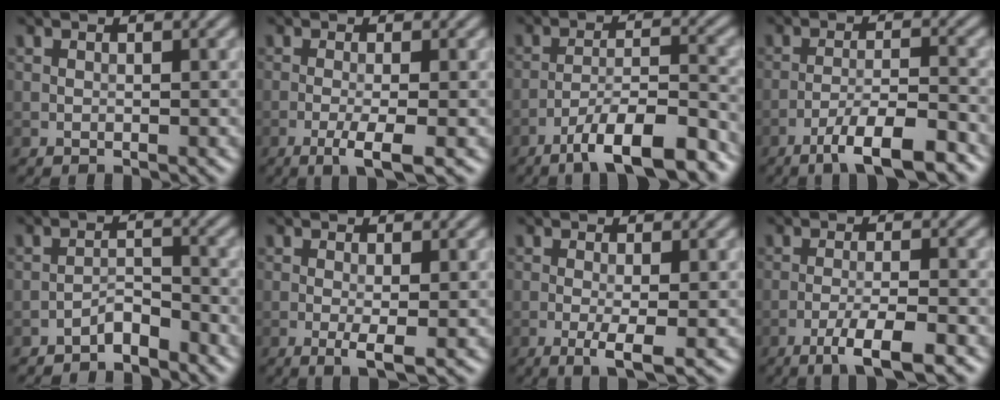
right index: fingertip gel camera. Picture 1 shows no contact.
{"total": 3.2, "force": [-1.3, 0.5, 2.9], "torque": [-0.049, 0.002, -0.029]}
{"total": 8.9, "force": [-6.4, 1.8, 5.8], "torque": [-0.092, 0.009, -0.107]}
{"total": 6.1, "force": [-4.2, 1.0, 4.3], "torque": [-0.070, 0.003, -0.074]}
{"total": 2.1, "force": [-1.9, 0.5, 0.7], "torque": [-0.011, 0.011, -0.037]}
{"total": 2.1, "force": [-0.5, 0.2, 2.1], "torque": [-0.039, -0.006, -0.009]}
{"total": 2.7, "force": [-0.8, 0.3, 2.5], "torque": [-0.048, -0.004, -0.016]}
{"total": 4.2, "force": [-2.6, 0.5, 3.2], "torque": [-0.056, 0.002, -0.053]}